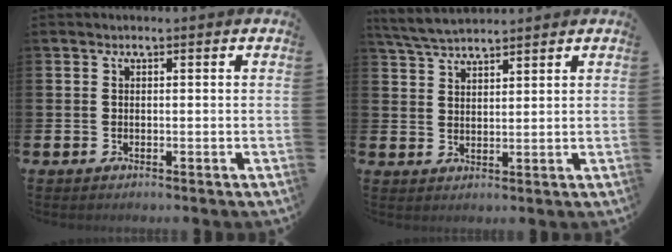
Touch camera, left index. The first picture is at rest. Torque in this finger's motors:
{"motor_torque": [-0.07, -0.59, 0.39, 0.13]}